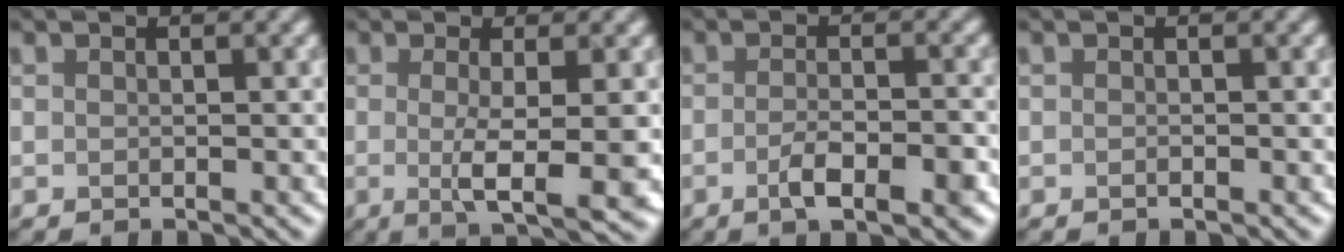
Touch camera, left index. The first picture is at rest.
{"total": 5.5, "force": [-0.8, 1.1, 5.3], "torque": [-0.088, -0.010, -0.012]}
{"total": 4.3, "force": [-1.9, 1.3, 3.6], "torque": [-0.067, -0.005, -0.031]}
{"total": 0.0}